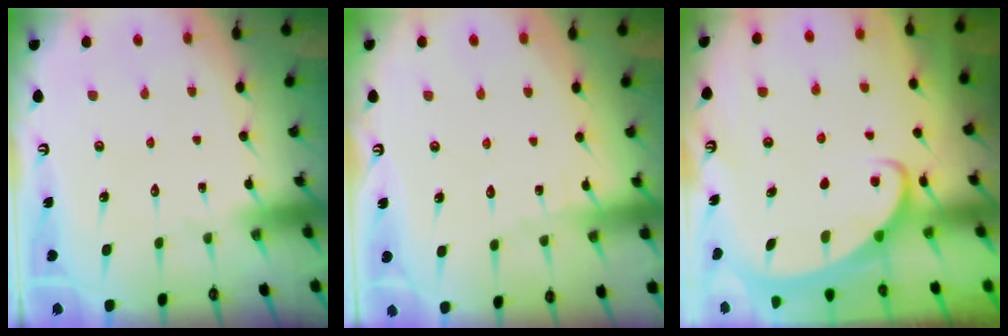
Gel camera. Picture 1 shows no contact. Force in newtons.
{"total": 2.7, "press": 2.7, "slide": 0.3}
{"total": 2.1, "press": 2.0, "slide": 0.3}